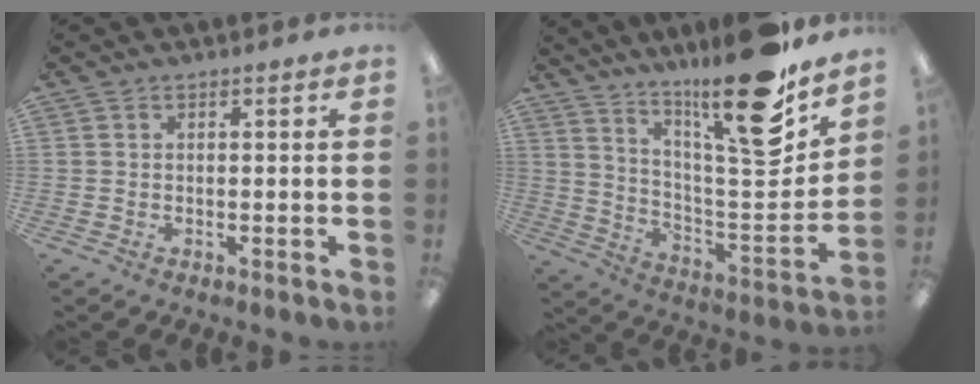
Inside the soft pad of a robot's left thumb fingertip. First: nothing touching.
{"total": 21.3, "force": [16.0, 2.9, 13.7], "torque": [-0.214, -0.119, 0.250]}